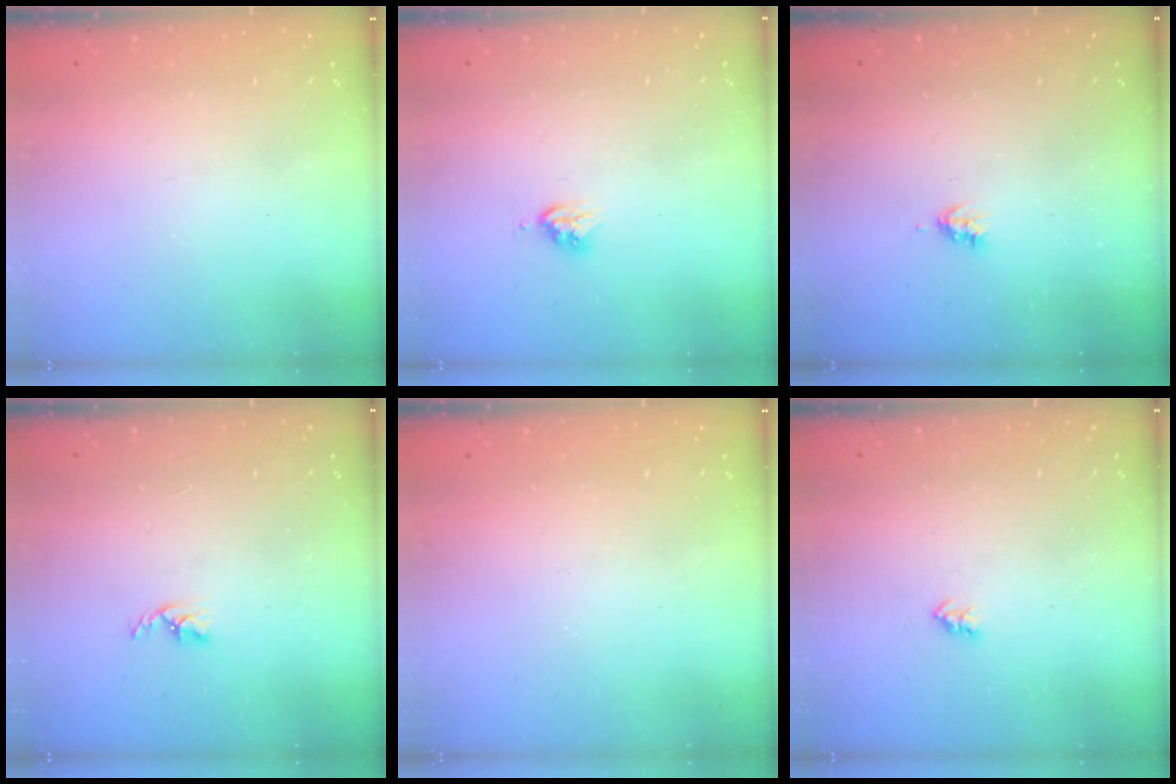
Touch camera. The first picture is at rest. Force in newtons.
{"total": 3.6, "press": 3.6, "slide": 0.5}
{"total": 4.2, "press": 4.1, "slide": 0.6}
{"total": 2.5, "press": 2.5, "slide": 0.4}
{"total": 0.0}
{"total": 2.3, "press": 2.2, "slide": 0.4}